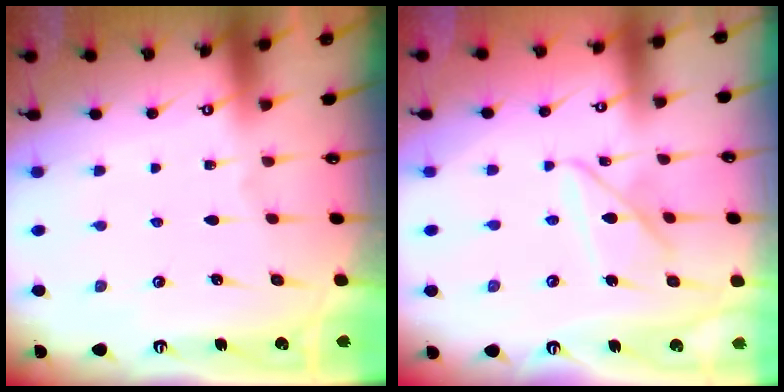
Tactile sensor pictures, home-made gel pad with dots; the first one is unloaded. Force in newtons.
{"total": 10.7, "press": 10.7, "slide": 0.9}